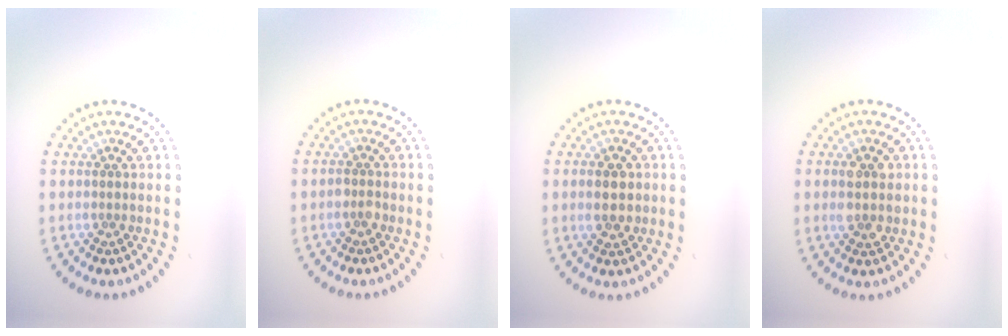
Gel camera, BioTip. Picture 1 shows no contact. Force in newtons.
{"total": 0.9, "press": 0.9, "slide": 0.1}
{"total": 2.6, "press": 2.6, "slide": 0.1}
{"total": 2.7, "press": 2.7, "slide": 0.3}